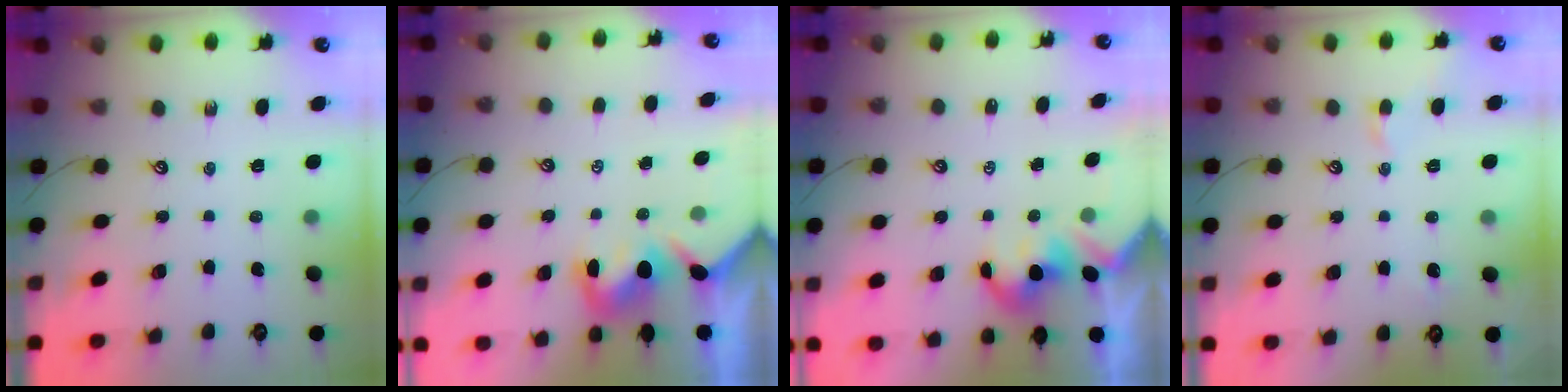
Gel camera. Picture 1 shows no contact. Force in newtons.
{"total": 1.9, "press": 1.6, "slide": 1.0}
{"total": 2.0, "press": 2.0, "slide": 0.2}
{"total": 0.9, "press": 0.7, "slide": 0.6}